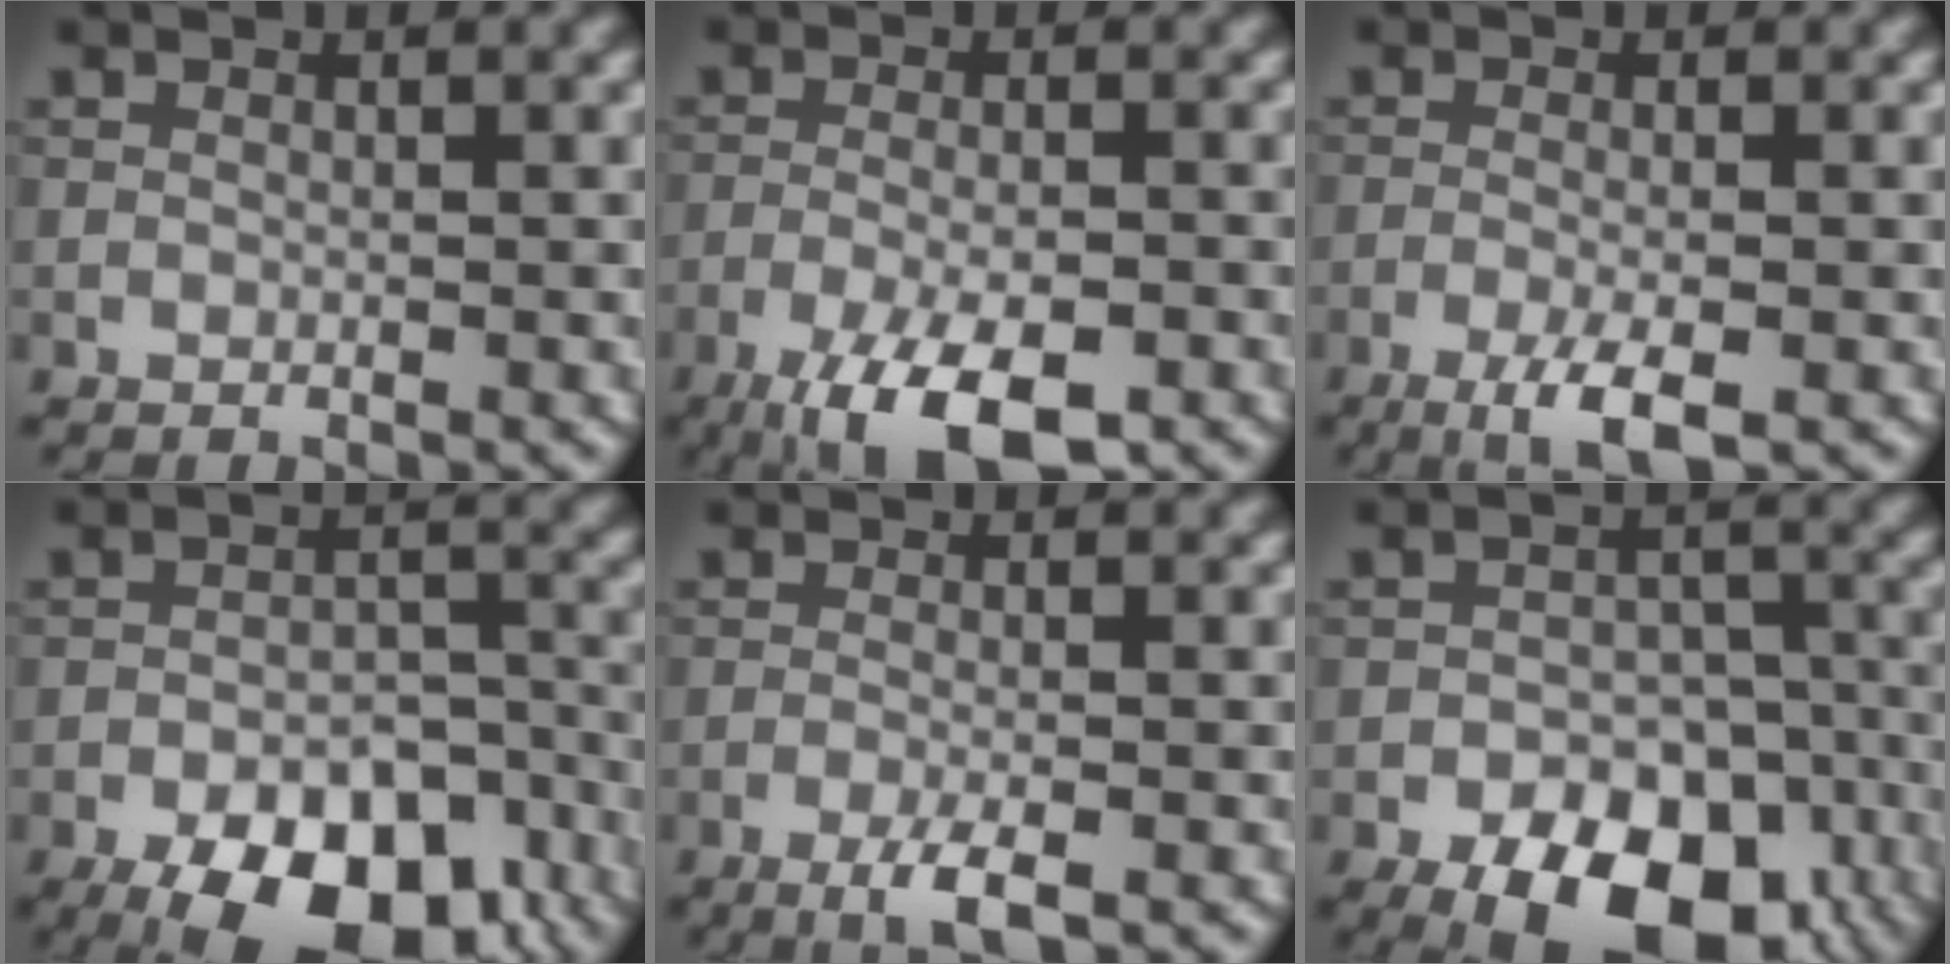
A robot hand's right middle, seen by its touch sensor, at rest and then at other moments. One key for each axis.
{"total": 8.7, "fx": -5.4, "fy": 2.8, "fz": 6.2, "tx": -0.112, "ty": -0.023, "tz": -0.093}
{"total": 4.2, "fx": -2.3, "fy": 0.9, "fz": 3.4, "tx": -0.066, "ty": -0.002, "tz": -0.047}
{"total": 12.2, "fx": -7.7, "fy": 5.7, "fz": 7.6, "tx": -0.115, "ty": -0.013, "tz": -0.109}
{"total": 3.2, "fx": -1.7, "fy": 0.6, "fz": 2.6, "tx": -0.052, "ty": 0.000, "tz": -0.039}
{"total": 12.7, "fx": -7.6, "fy": 6.7, "fz": 7.6, "tx": -0.113, "ty": -0.016, "tz": -0.104}